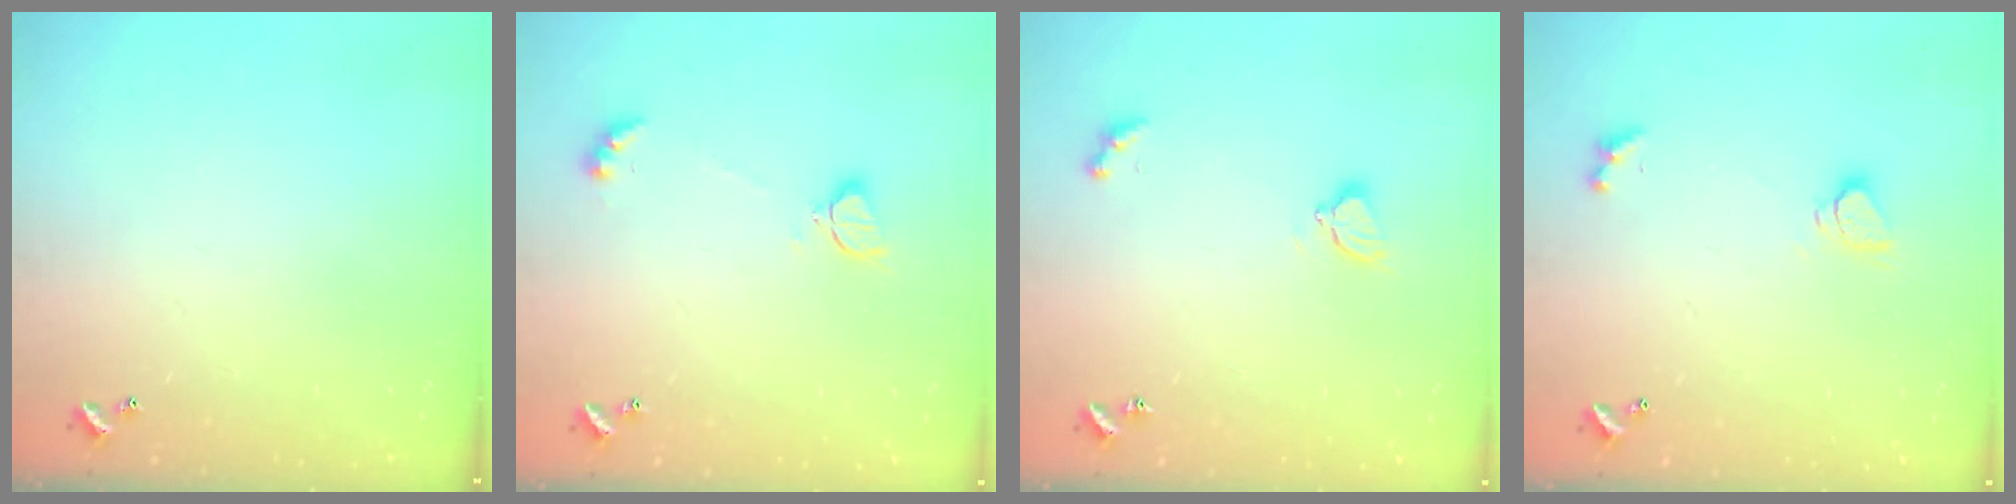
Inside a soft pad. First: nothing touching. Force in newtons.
{"total": 2.1, "press": 2.1, "slide": 0.5}
{"total": 2.8, "press": 2.7, "slide": 0.6}
{"total": 2.1, "press": 2.0, "slide": 0.6}